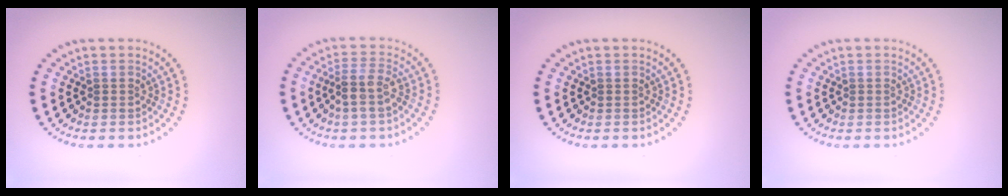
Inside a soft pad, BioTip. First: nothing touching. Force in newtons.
{"total": 2.5, "press": 2.2, "slide": 1.2}
{"total": 0.0}
{"total": 0.0}